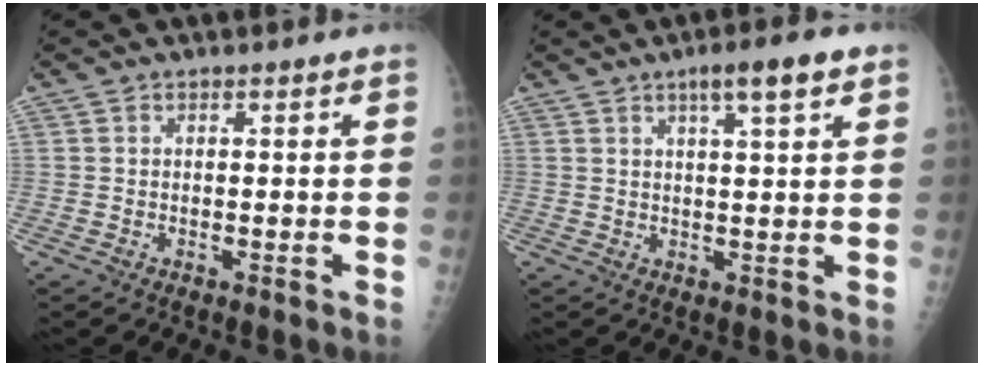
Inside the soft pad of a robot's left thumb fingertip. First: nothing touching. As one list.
[{"total": 6.0, "force": [3.3, 0.8, 4.9], "torque": [-0.077, -0.005, 0.052]}]